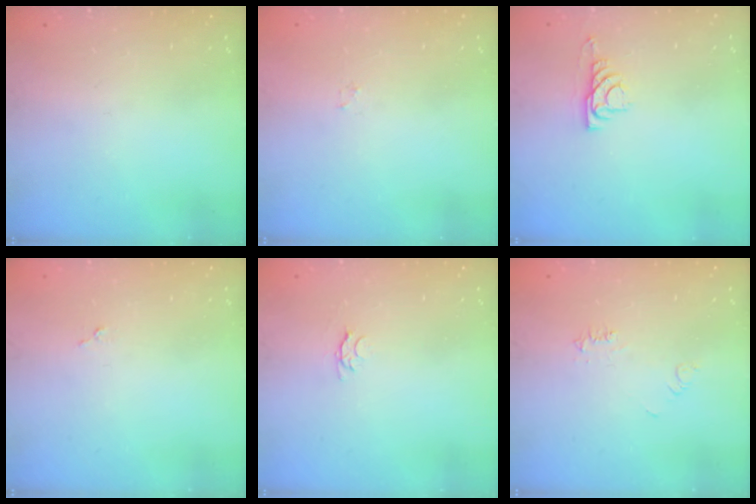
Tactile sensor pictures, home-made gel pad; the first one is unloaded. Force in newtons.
{"total": 0.8, "press": 0.8, "slide": 0.2}
{"total": 5.0, "press": 4.9, "slide": 0.7}
{"total": 3.5, "press": 3.5, "slide": 0.1}
{"total": 3.3, "press": 3.2, "slide": 0.5}
{"total": 4.5, "press": 4.5, "slide": 0.7}